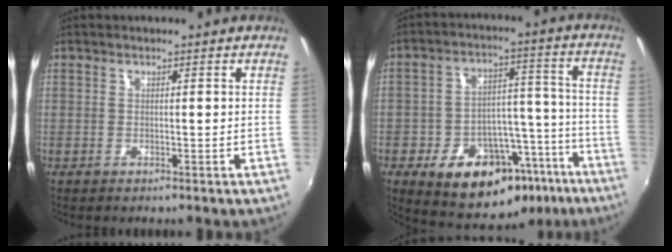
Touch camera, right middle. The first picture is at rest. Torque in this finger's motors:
{"motor_torque": [1.22, -0.92, 0.26, 0.11]}